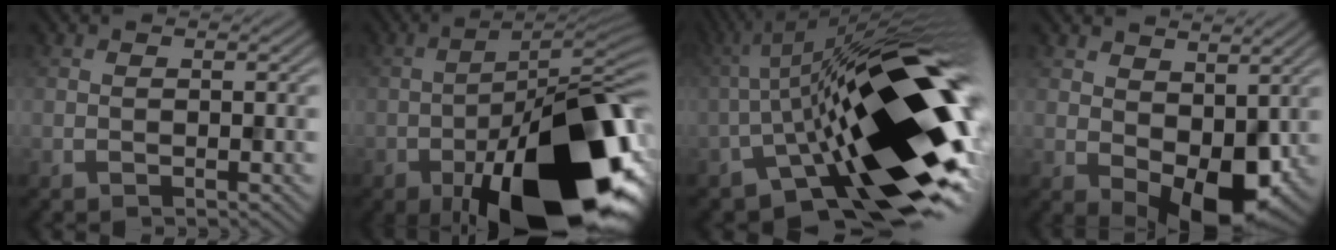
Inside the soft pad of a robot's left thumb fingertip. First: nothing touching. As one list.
[{"total": 20.4, "force": [-9.7, 8.1, 16.0], "torque": [-0.239, -0.021, -0.157]}, {"total": 21.8, "force": [-5.8, 7.5, 19.6], "torque": [-0.304, 0.013, -0.113]}, {"total": 9.2, "force": [0.5, 5.8, 7.1], "torque": [-0.113, -0.024, 0.017]}]